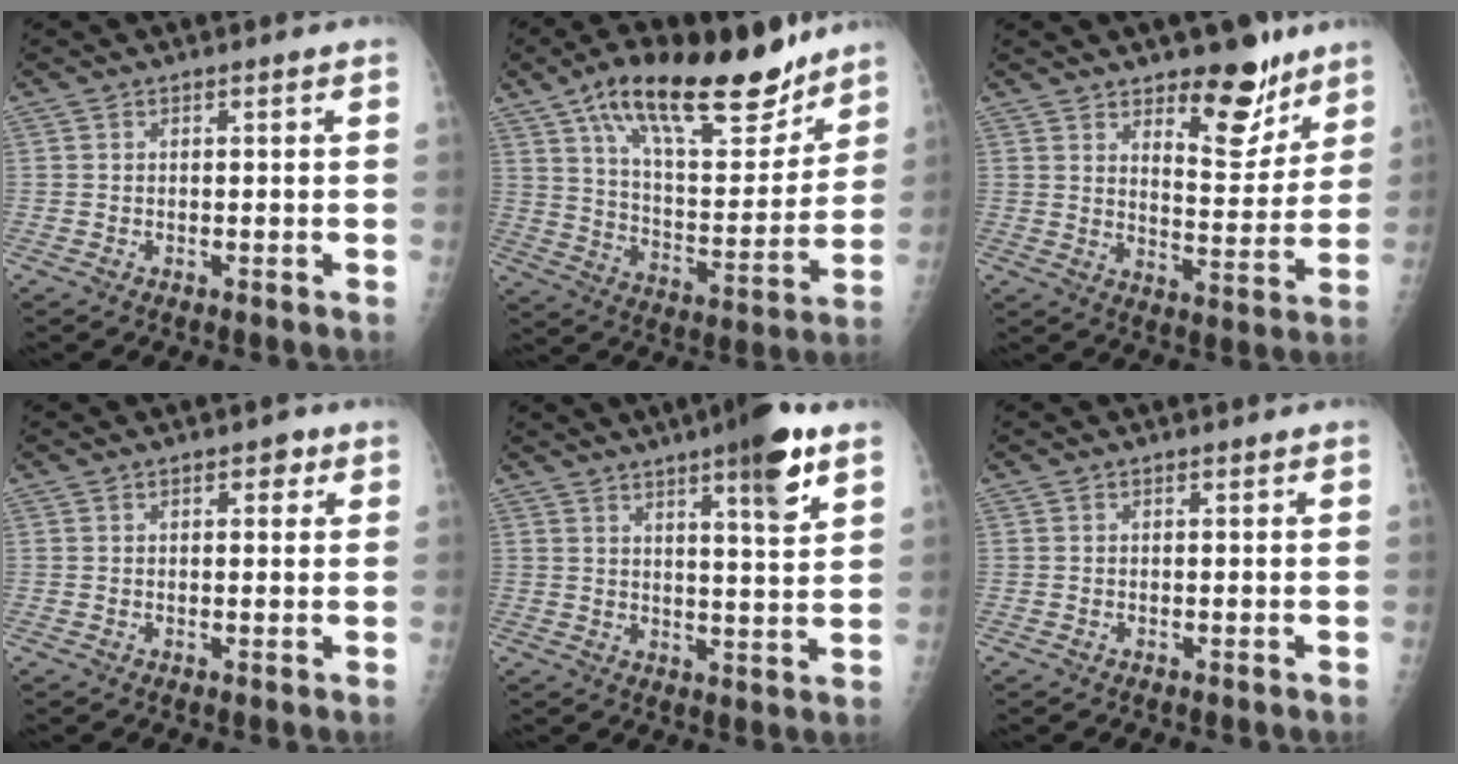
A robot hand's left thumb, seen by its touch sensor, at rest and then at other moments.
{"total": 23.9, "force": [16.1, 9.0, 15.2], "torque": [-0.205, -0.060, 0.266]}
{"total": 12.5, "force": [8.6, 5.3, 7.4], "torque": [-0.064, -0.063, 0.134]}
{"total": 2.6, "force": [1.2, 1.4, 1.7], "torque": [-0.010, -0.001, 0.014]}
{"total": 11.0, "force": [6.5, 1.7, 8.7], "torque": [-0.116, -0.031, 0.090]}
{"total": 0.0}